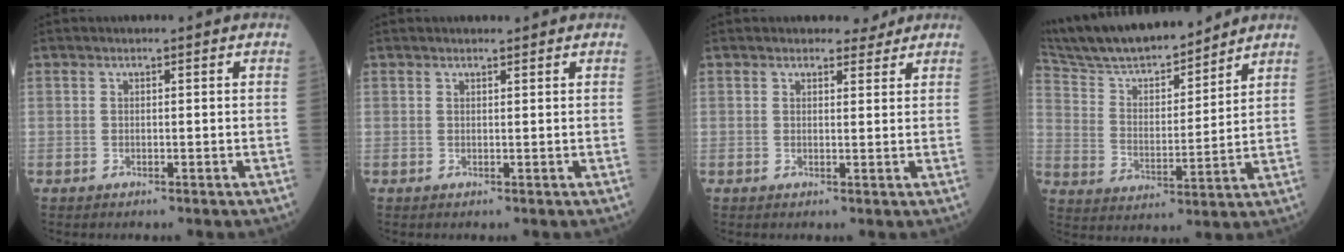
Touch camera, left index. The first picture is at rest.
{"total": 1.0, "force": [1.0, 0.2, 0.3], "torque": [-0.008, 0.003, 0.015]}
{"total": 2.2, "force": [2.0, 0.9, 0.1], "torque": [0.000, -0.002, 0.025]}
{"total": 16.9, "force": [15.3, 2.5, 6.6], "torque": [-0.123, 0.009, 0.270]}